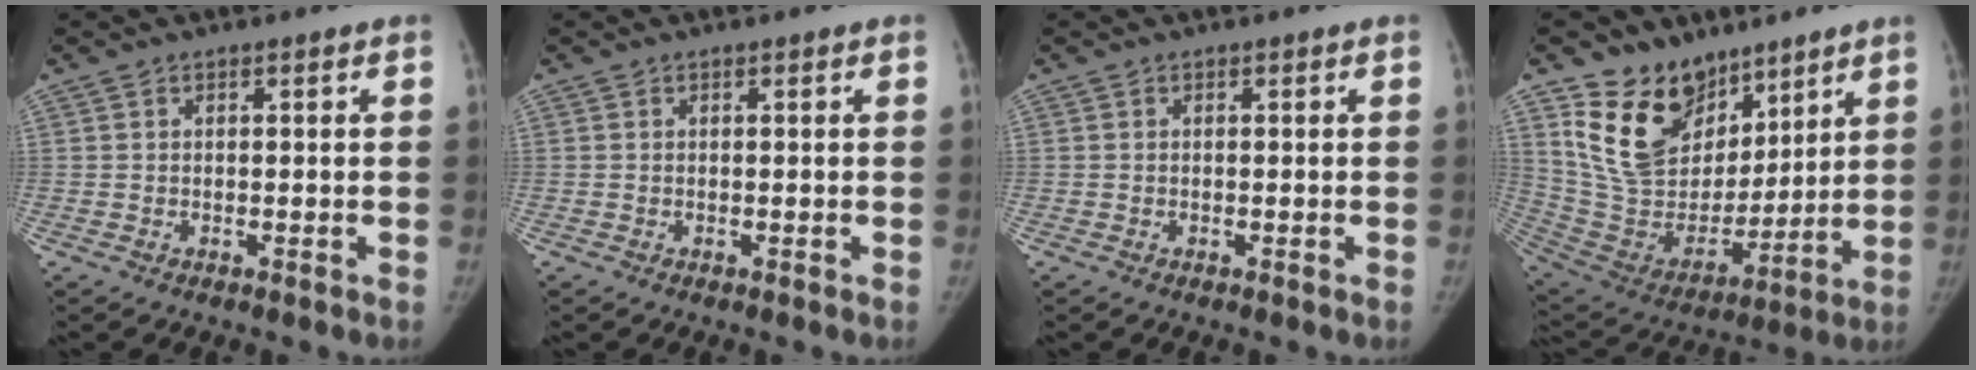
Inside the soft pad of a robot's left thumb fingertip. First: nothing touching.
{"total": 0.0}
{"total": 0.0}
{"total": 18.9, "force": [11.9, 12.3, 8.0], "torque": [-0.096, -0.071, 0.235]}